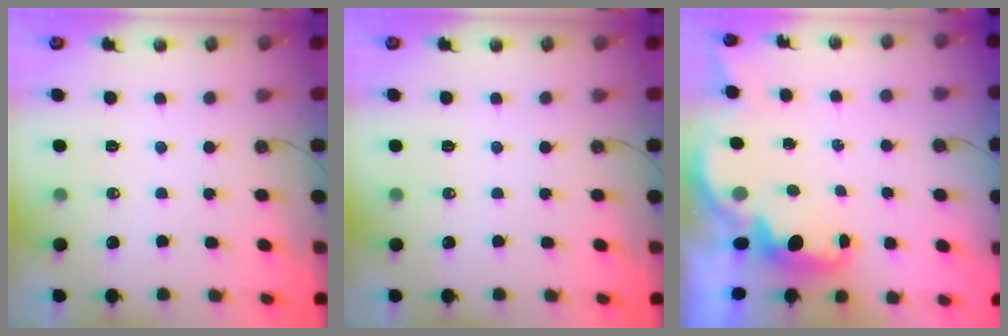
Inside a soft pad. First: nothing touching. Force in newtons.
{"total": 0.0}
{"total": 1.2, "press": 1.0, "slide": 0.6}